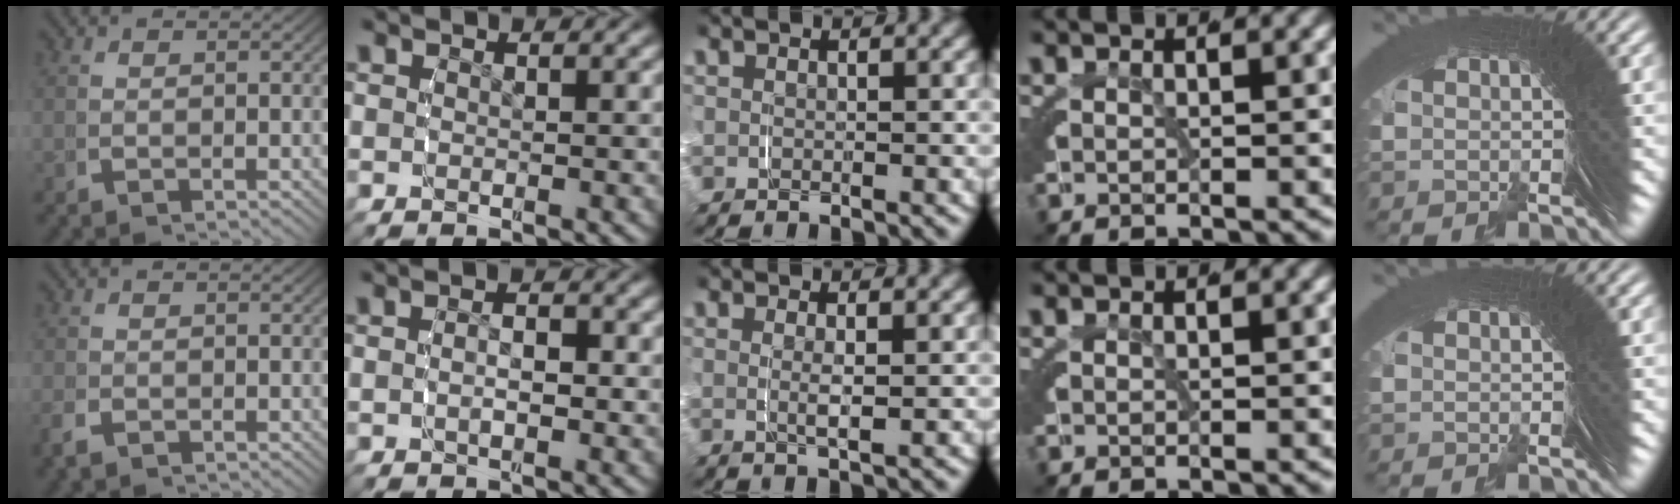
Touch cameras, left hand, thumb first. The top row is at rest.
{"thumb": {"total": 1.2, "force": [-0.9, 0.7, 0.5], "torque": [-0.012, -0.004, -0.015]}, "index": {"total": 1.6, "force": [-0.3, 0.6, 1.4], "torque": [-0.031, -0.003, -0.005]}, "middle": {"total": 1.5, "force": [0.2, -0.1, 1.4], "torque": [-0.029, -0.007, 0.008]}}